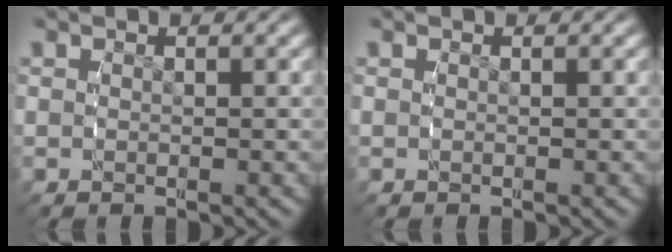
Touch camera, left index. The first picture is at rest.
{"total": 0.0}